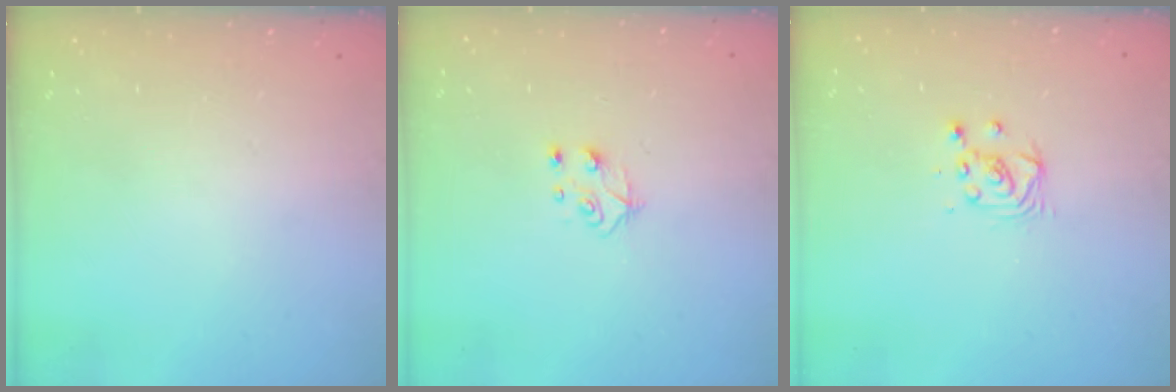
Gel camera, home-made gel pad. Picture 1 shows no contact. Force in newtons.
{"total": 5.6, "press": 5.6, "slide": 0.5}
{"total": 3.4, "press": 3.4, "slide": 0.4}